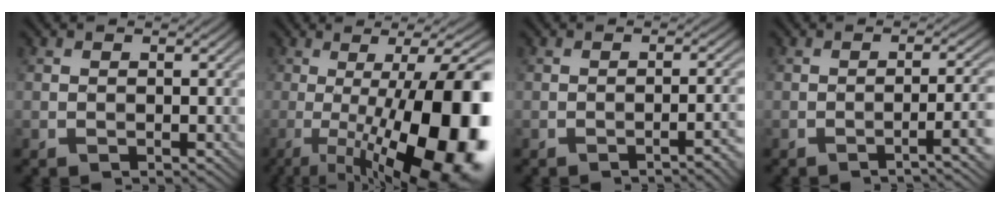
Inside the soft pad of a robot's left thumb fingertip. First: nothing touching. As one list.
[{"total": 19.1, "force": [-3.7, 5.5, 17.9], "torque": [-0.224, 0.006, -0.050]}, {"total": 3.2, "force": [-1.8, 0.5, 2.6], "torque": [-0.028, 0.015, -0.031]}, {"total": 5.2, "force": [-2.1, 0.9, 4.7], "torque": [-0.056, 0.015, -0.040]}]